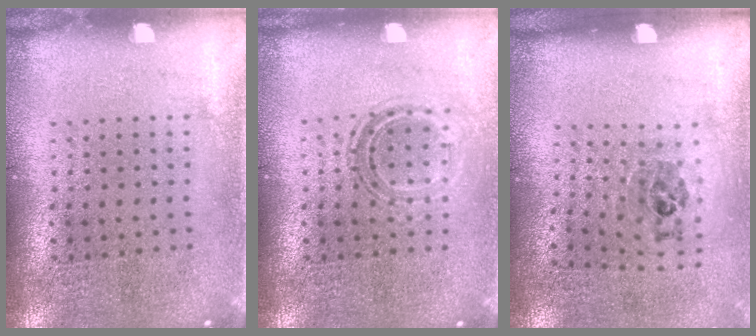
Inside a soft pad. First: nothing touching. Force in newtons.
{"total": 1.1, "press": 1.0, "slide": 0.5}
{"total": 1.1, "press": 0.7, "slide": 0.8}